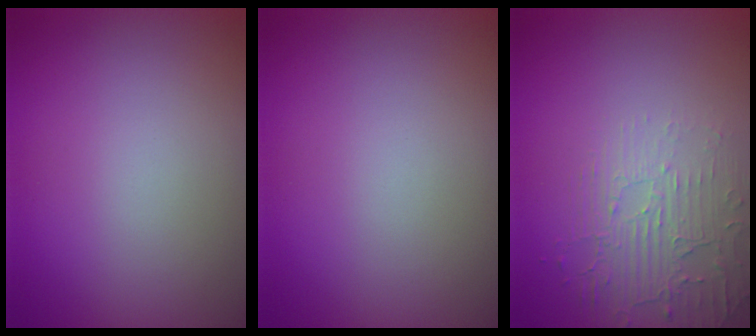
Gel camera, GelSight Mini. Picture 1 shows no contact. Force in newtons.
{"total": 0.0}
{"total": 2.1, "press": 1.3, "slide": 1.7}